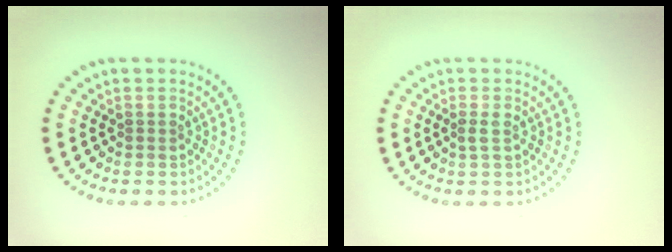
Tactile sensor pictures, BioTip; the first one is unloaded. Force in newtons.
{"total": 0.9, "press": 0.9, "slide": 0.2}